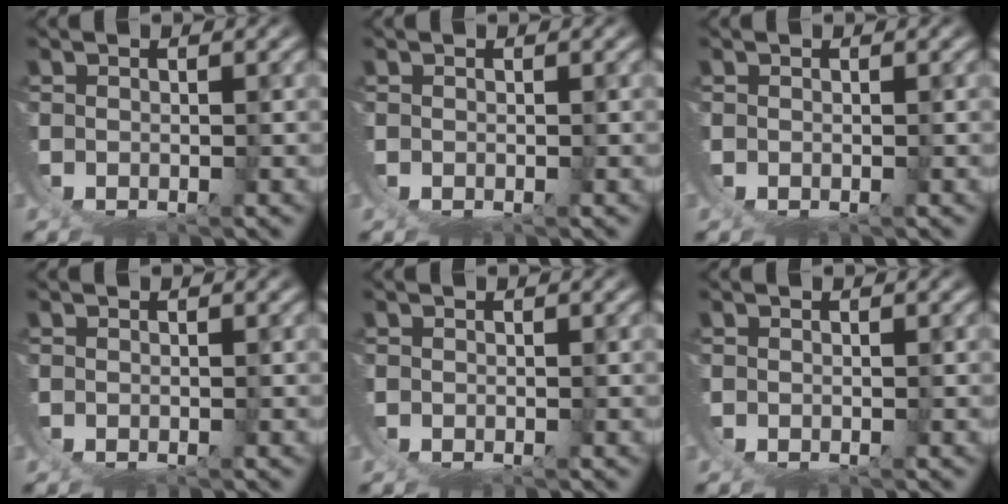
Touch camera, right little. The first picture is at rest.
{"total": 0.0}
{"total": 0.0}
{"total": 0.0}
{"total": 0.0}
{"total": 0.0}